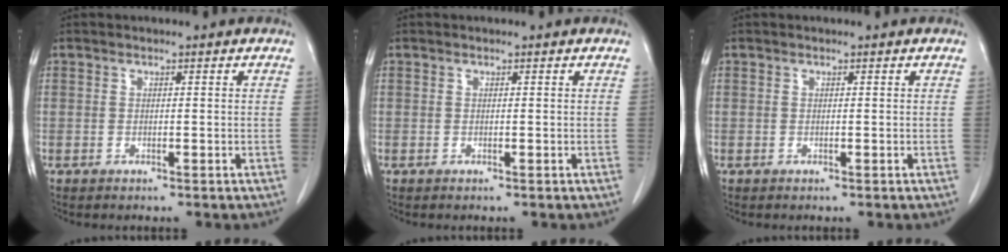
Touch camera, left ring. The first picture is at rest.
{"total": 0.0}
{"total": 0.0}